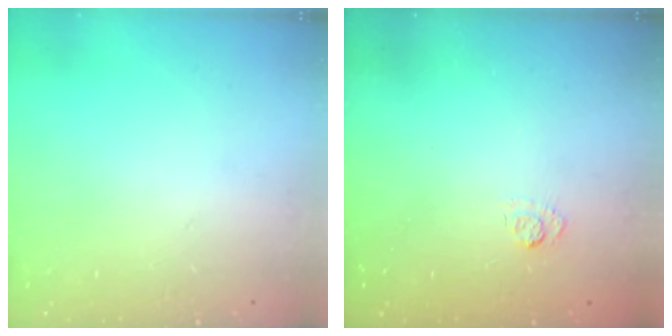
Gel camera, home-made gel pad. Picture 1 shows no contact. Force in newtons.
{"total": 2.7, "press": 2.3, "slide": 1.5}